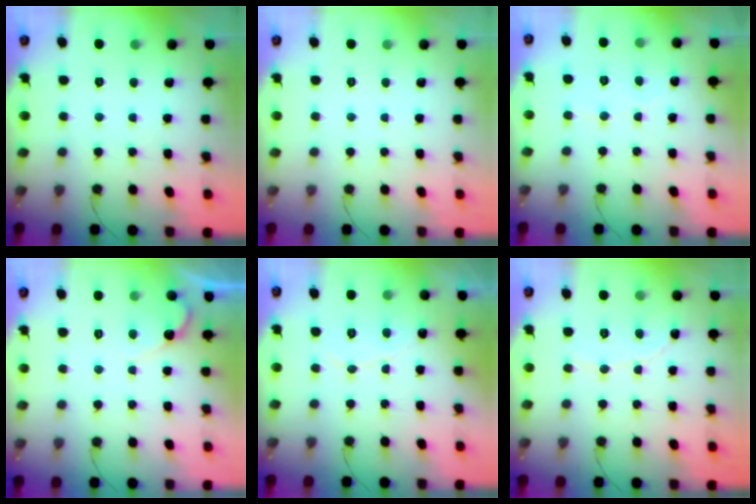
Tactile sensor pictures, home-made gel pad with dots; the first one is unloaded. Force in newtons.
{"total": 0.0}
{"total": 3.3, "press": 3.3, "slide": 0.4}
{"total": 5.5, "press": 5.5, "slide": 0.3}
{"total": 5.3, "press": 5.3, "slide": 0.1}
{"total": 1.9, "press": 1.9, "slide": 0.1}